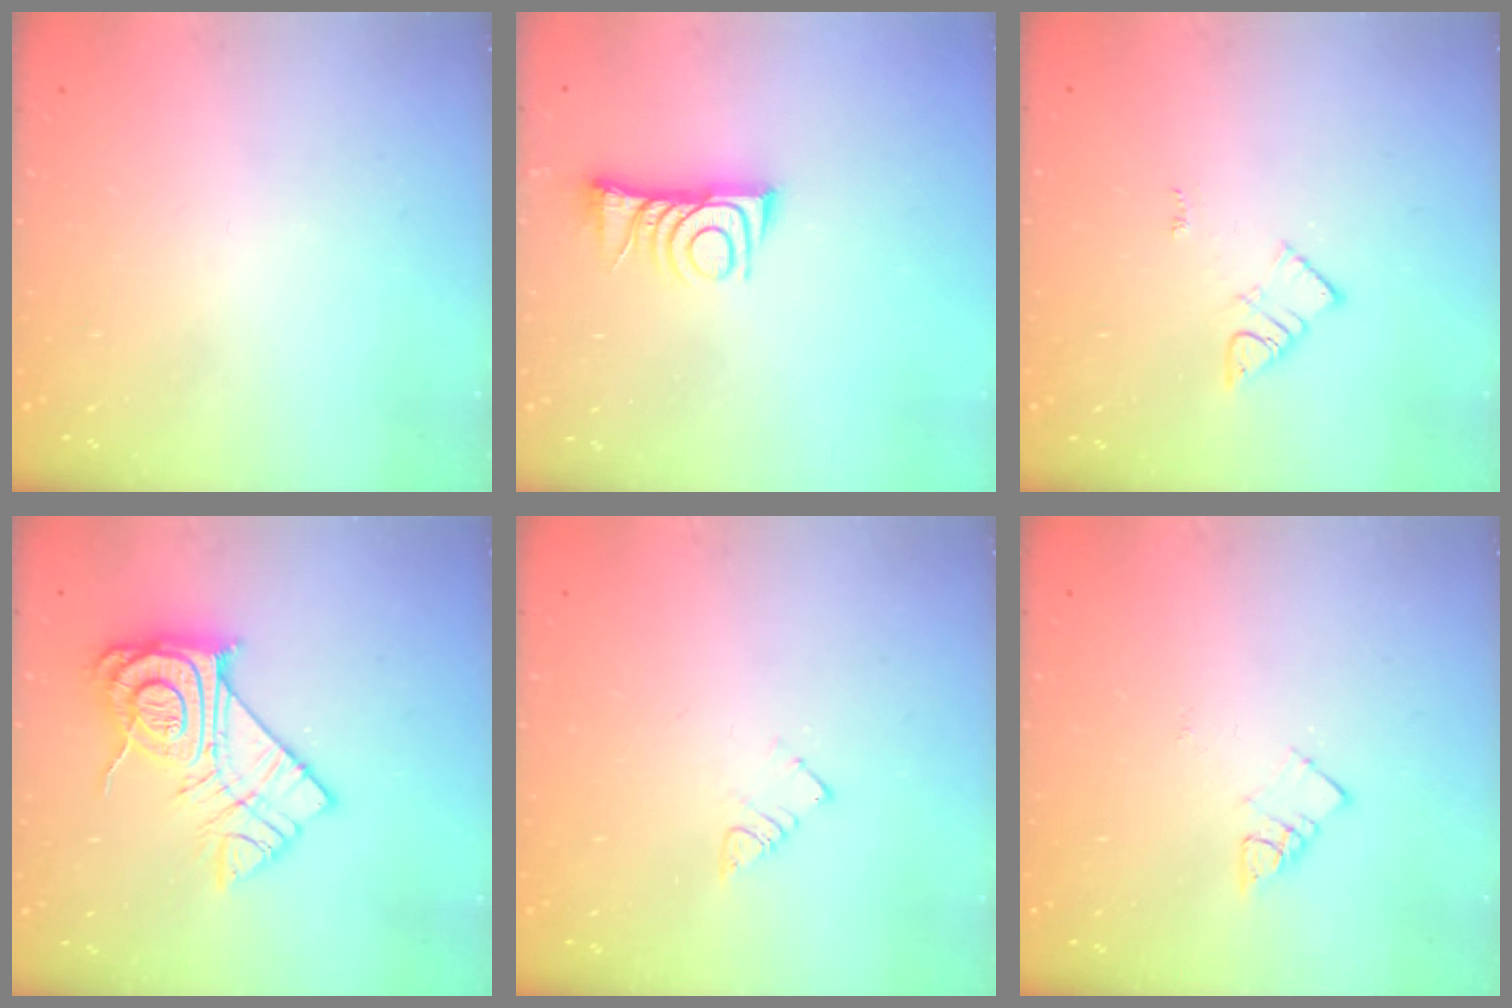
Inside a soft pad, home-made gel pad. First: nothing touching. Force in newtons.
{"total": 9.4, "press": 9.3, "slide": 0.7}
{"total": 3.5, "press": 3.5, "slide": 0.4}
{"total": 17.0, "press": 16.9, "slide": 1.6}
{"total": 3.7, "press": 3.7, "slide": 0.2}
{"total": 4.2, "press": 4.2, "slide": 0.5}